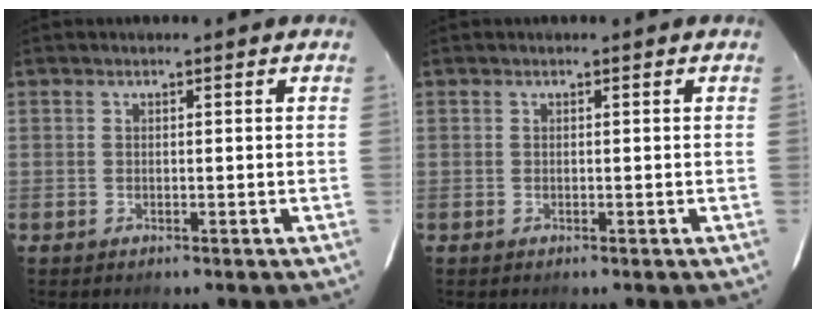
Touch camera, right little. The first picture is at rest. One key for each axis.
{"total": 0.0}